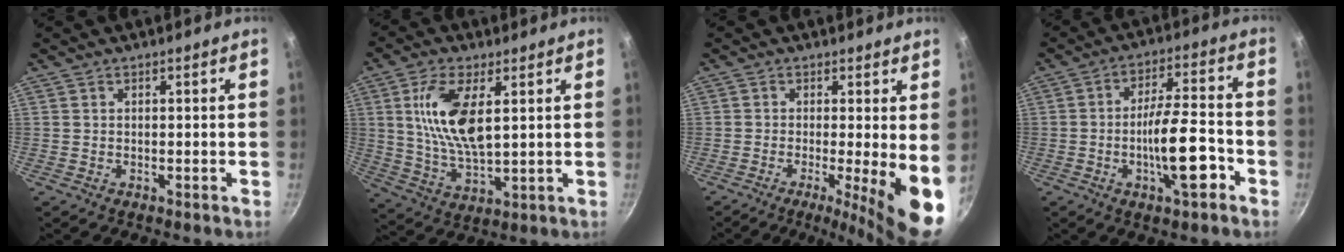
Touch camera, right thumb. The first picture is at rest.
{"total": 13.0, "force": [3.4, 5.6, 11.2], "torque": [-0.214, -0.014, 0.070]}
{"total": 10.0, "force": [-1.6, 1.6, 9.7], "torque": [-0.128, -0.012, -0.024]}
{"total": 12.1, "force": [-4.3, 3.5, 10.7], "torque": [-0.160, 0.031, -0.070]}